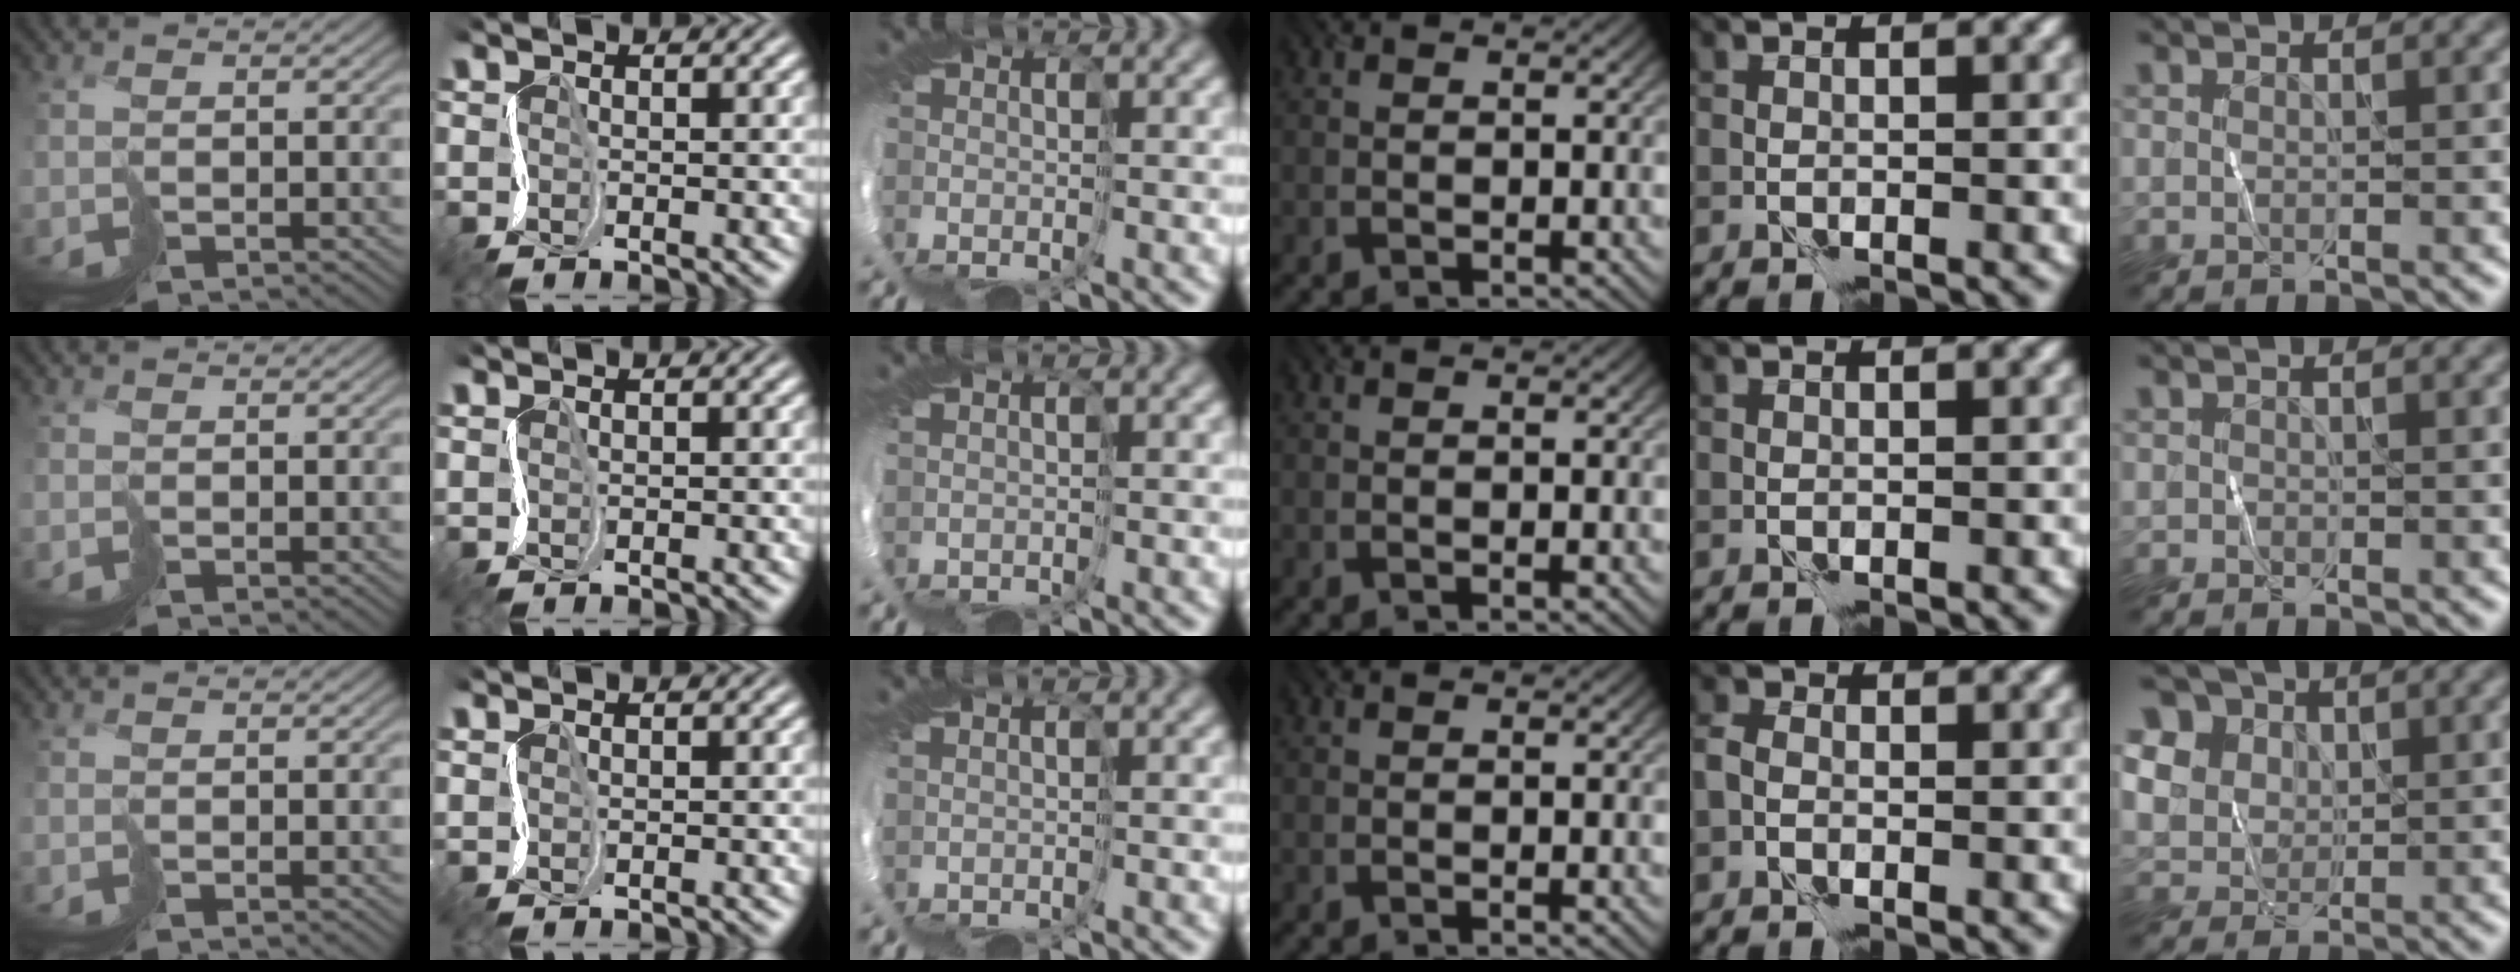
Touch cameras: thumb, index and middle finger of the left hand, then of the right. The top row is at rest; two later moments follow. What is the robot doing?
{"motion": "cut", "object": "tissue"}